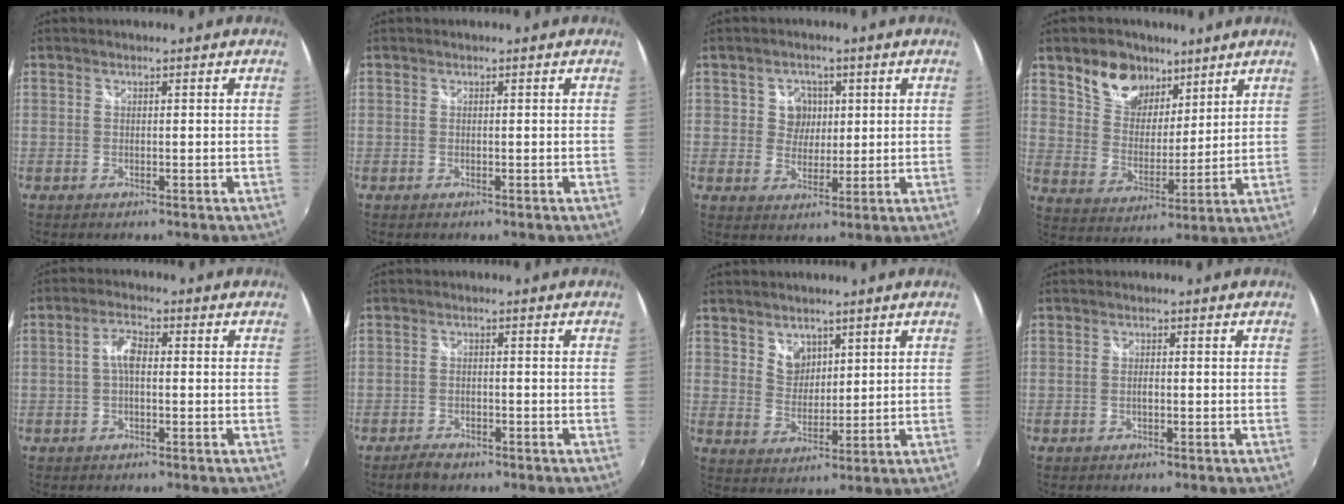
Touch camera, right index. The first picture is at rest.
{"total": 0.0}
{"total": 4.6, "force": [1.2, 4.3, 1.3], "torque": [-0.018, 0.009, 0.022]}
{"total": 10.8, "force": [7.3, 6.6, 4.4], "torque": [-0.082, 0.016, 0.139]}
{"total": 3.3, "force": [-0.2, 1.5, 3.0], "torque": [-0.061, 0.011, -0.005]}
{"total": 3.4, "force": [-2.7, 1.7, 1.4], "torque": [-0.037, -0.003, -0.046]}
{"total": 5.0, "force": [3.1, 3.6, 1.5], "torque": [-0.014, 0.002, 0.060]}
{"total": 1.0, "force": [-0.3, 0.4, 0.8], "torque": [-0.017, 0.000, -0.008]}